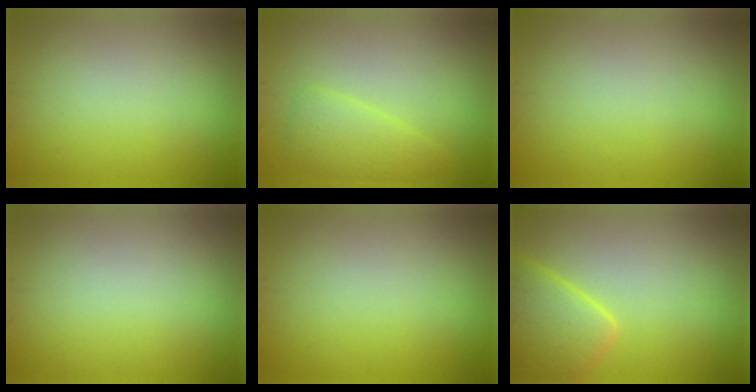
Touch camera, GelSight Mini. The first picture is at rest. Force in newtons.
{"total": 2.6, "press": 2.6, "slide": 0.1}
{"total": 0.0}
{"total": 0.0}
{"total": 0.0}
{"total": 4.6, "press": 4.6, "slide": 0.4}